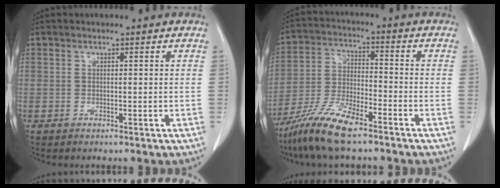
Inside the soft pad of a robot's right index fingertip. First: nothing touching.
{"total": 10.5, "force": [-7.8, 1.9, 6.7], "torque": [-0.136, -0.018, -0.152]}